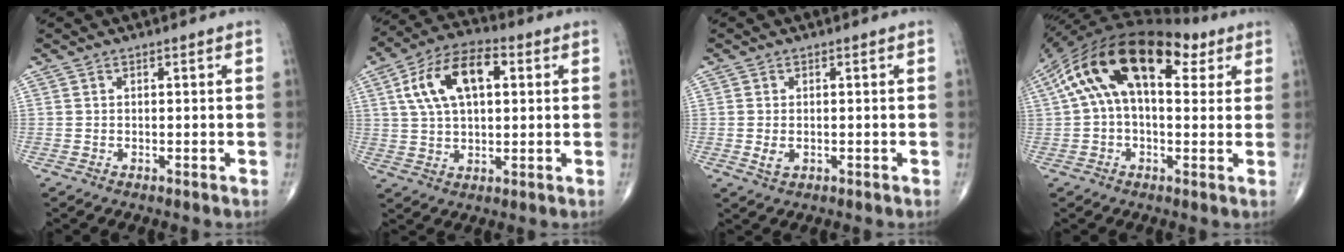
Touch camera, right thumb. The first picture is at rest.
{"total": 13.9, "force": [3.9, 7.3, 11.2], "torque": [-0.201, 0.018, 0.065]}
{"total": 2.1, "force": [-0.3, 1.4, 1.6], "torque": [-0.032, -0.004, -0.004]}
{"total": 20.0, "force": [6.6, 10.4, 15.8], "torque": [-0.279, 0.049, 0.101]}